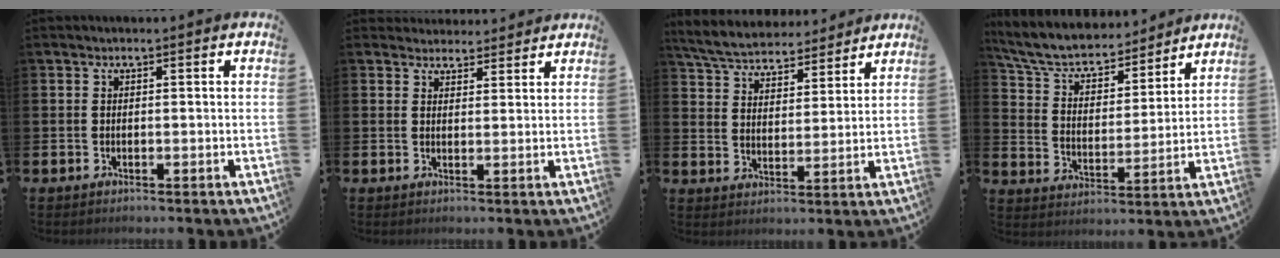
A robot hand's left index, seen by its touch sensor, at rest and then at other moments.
{"total": 3.0, "force": [2.9, 0.9, -0.4], "torque": [0.007, -0.017, 0.052]}
{"total": 6.0, "force": [5.7, 1.5, 0.9], "torque": [-0.050, -0.034, 0.102]}
{"total": 7.2, "force": [6.5, 2.4, 1.8], "torque": [-0.078, -0.050, 0.115]}